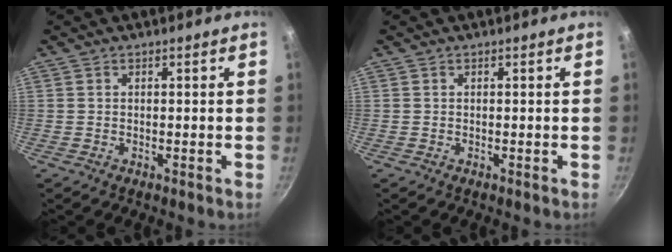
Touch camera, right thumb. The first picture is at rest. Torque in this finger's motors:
{"motor_torque": [0.00, 0.00, -0.03, -0.03, 0.00]}